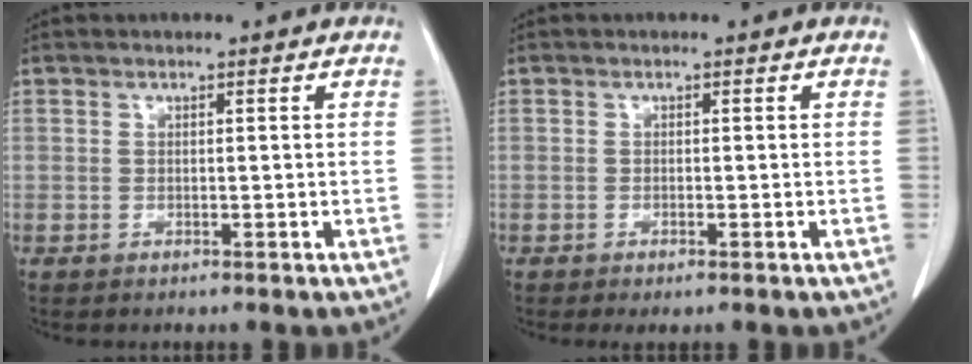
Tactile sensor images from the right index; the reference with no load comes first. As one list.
[{"total": 1.1, "force": [-0.8, 0.2, 0.8], "torque": [-0.015, -0.004, -0.008]}]